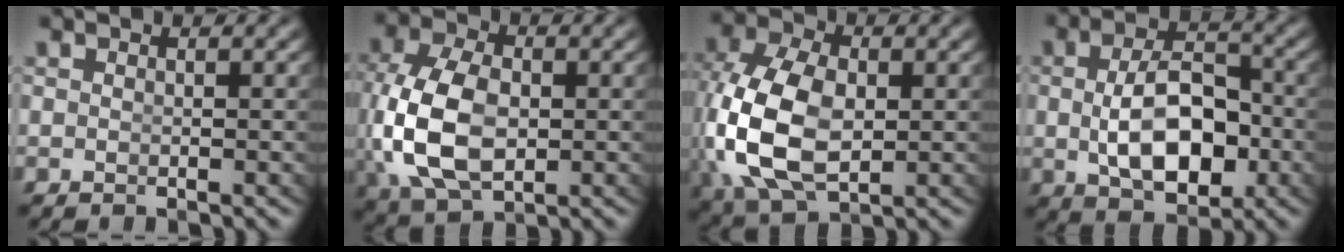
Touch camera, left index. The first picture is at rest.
{"total": 9.1, "force": [-0.6, 6.3, 6.5], "torque": [-0.169, -0.033, 0.016]}
{"total": 10.7, "force": [-0.7, 7.7, 7.4], "torque": [-0.197, -0.046, 0.018]}
{"total": 7.5, "force": [-1.2, 4.1, 6.1], "torque": [-0.089, -0.010, -0.012]}